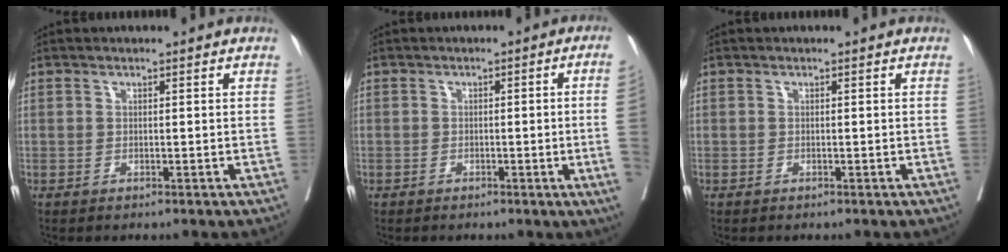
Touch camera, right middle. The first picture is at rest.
{"total": 6.1, "force": [-1.1, -1.7, 5.8], "torque": [-0.063, -0.008, -0.015]}
{"total": 0.0}